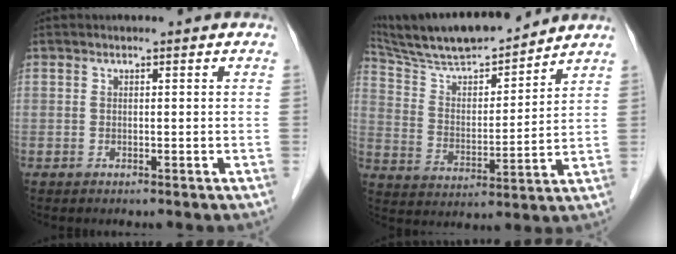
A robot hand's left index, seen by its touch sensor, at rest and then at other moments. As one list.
[{"total": 16.0, "force": [14.6, 1.9, 6.4], "torque": [-0.122, 0.008, 0.255]}]